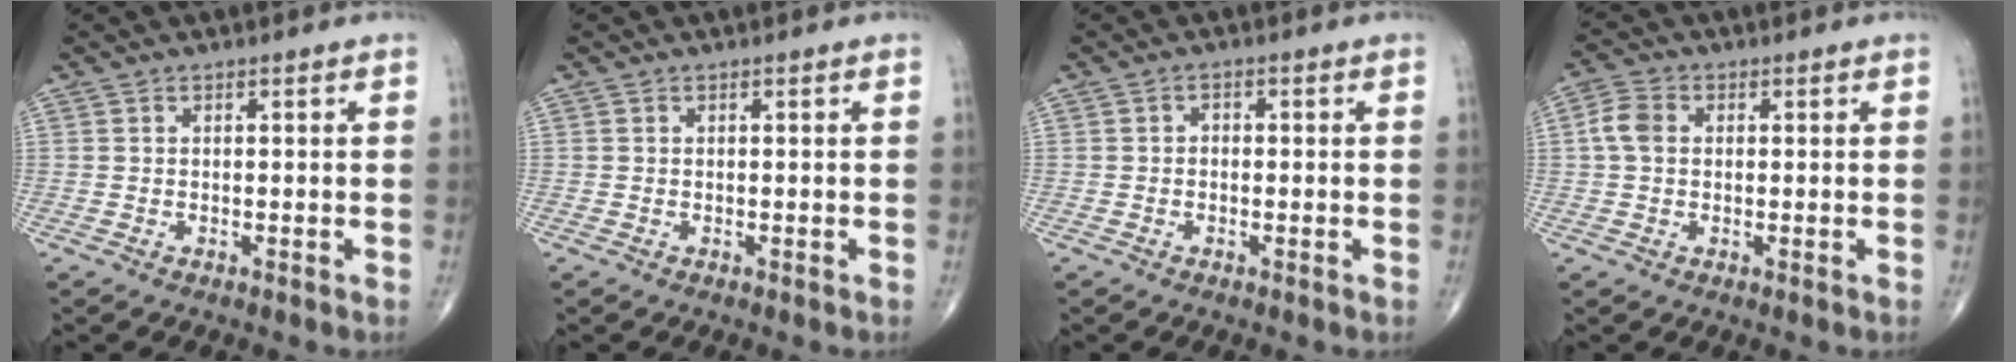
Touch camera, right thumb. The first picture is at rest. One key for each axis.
{"total": 0.0}
{"total": 1.1, "fx": -0.2, "fy": 0.9, "fz": 0.6, "tx": 0.000, "ty": 0.005, "tz": -0.007}
{"total": 4.3, "fx": 0.4, "fy": 3.2, "fz": 2.8, "tx": -0.060, "ty": 0.012, "tz": 0.002}